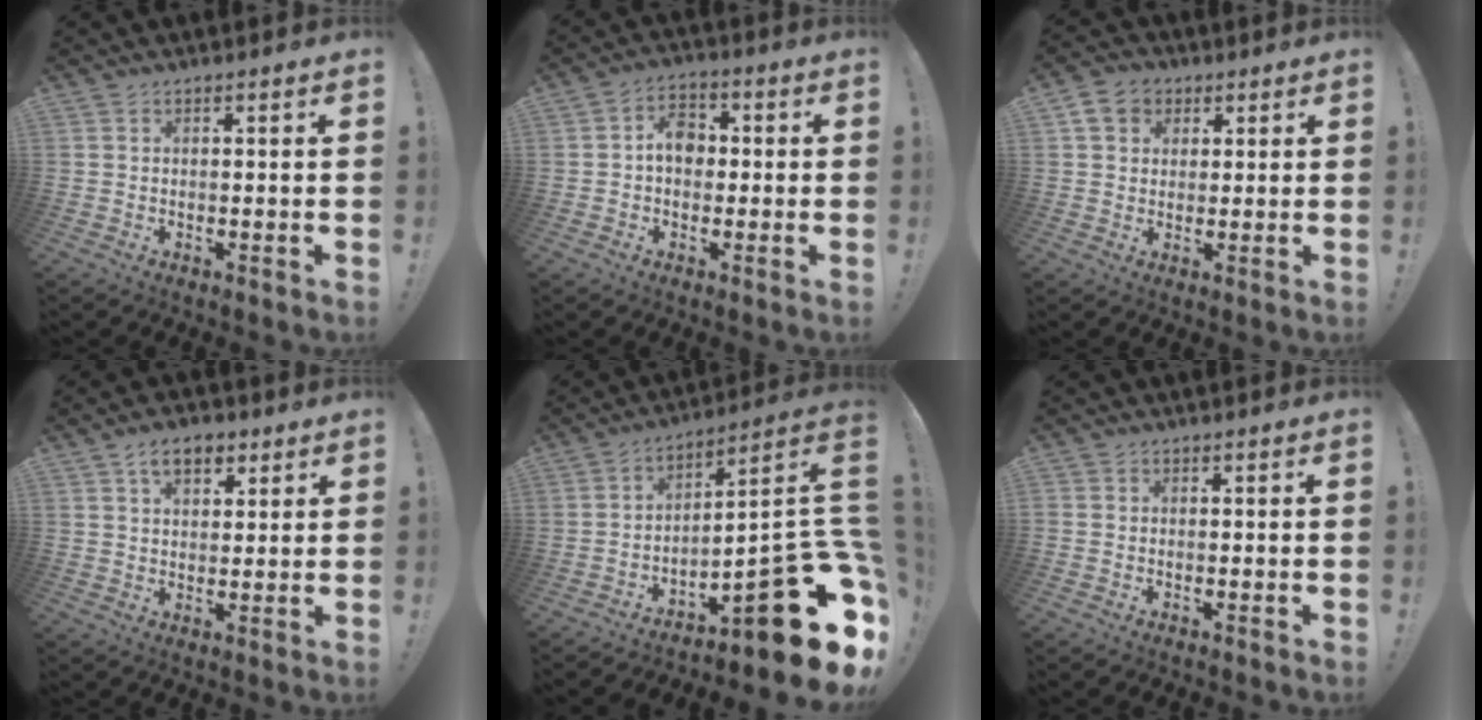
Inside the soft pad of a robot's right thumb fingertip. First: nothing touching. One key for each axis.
{"total": 7.5, "fx": 0.1, "fy": 5.6, "fz": 4.9, "tx": -0.069, "ty": 0.012, "tz": 0.004}
{"total": 7.5, "fx": 3.3, "fy": 6.2, "fz": 2.9, "tx": -0.040, "ty": -0.007, "tz": 0.066}
{"total": 7.4, "fx": 3.7, "fy": 4.8, "fz": 4.3, "tx": -0.060, "ty": -0.004, "tz": 0.068}
{"total": 19.9, "fx": -9.8, "fy": 5.3, "fz": 16.5, "tx": -0.193, "ty": 0.035, "tz": -0.153}
{"total": 0.8, "fx": -0.1, "fy": 0.8, "fz": -0.1, "tx": 0.002, "ty": 0.004, "tz": -0.001}